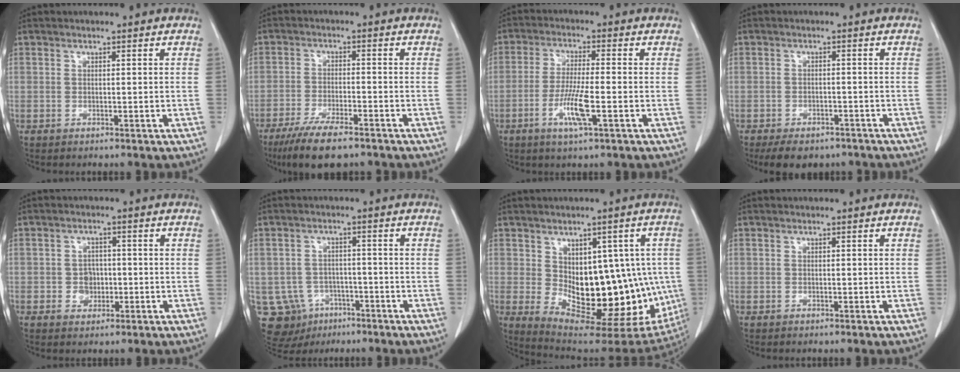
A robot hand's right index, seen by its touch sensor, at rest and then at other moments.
{"total": 9.5, "force": [-7.1, 1.8, 6.0], "torque": [-0.105, -0.021, -0.115]}
{"total": 7.0, "force": [-2.5, 0.4, 6.5], "torque": [-0.127, -0.012, -0.047]}
{"total": 8.4, "force": [-6.4, 4.3, 3.2], "torque": [-0.040, -0.001, -0.086]}
{"total": 3.2, "force": [-0.5, 2.8, 1.4], "torque": [-0.014, 0.007, -0.002]}
{"total": 9.3, "force": [-4.1, 8.2, 1.6], "torque": [-0.046, 0.012, -0.049]}
{"total": 20.1, "force": [-1.9, 9.8, 17.5], "torque": [-0.208, 0.003, 0.005]}
{"total": 0.0}